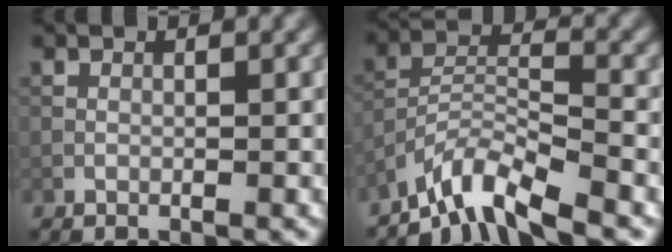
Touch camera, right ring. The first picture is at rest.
{"total": 5.6, "force": [-5.0, 0.6, 2.5], "torque": [-0.043, 0.001, -0.103]}